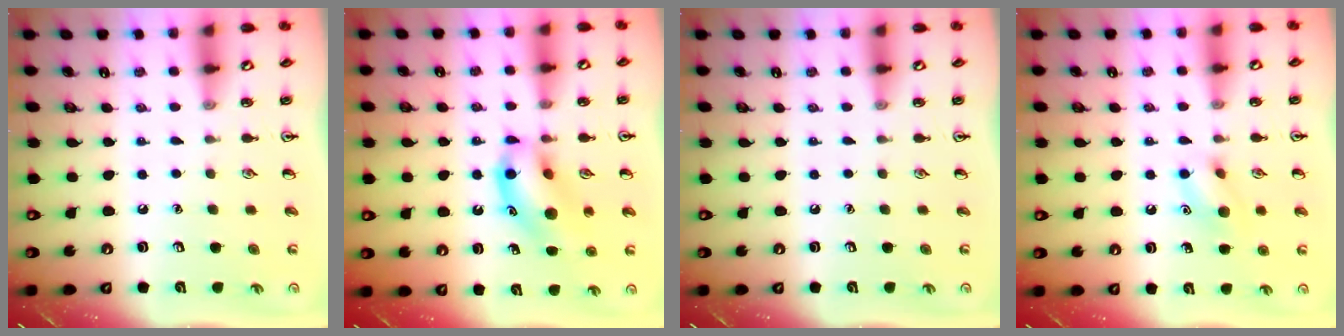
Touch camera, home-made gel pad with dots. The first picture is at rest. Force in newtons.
{"total": 13.9, "press": 13.7, "slide": 2.6}
{"total": 0.0}
{"total": 9.2, "press": 9.2, "slide": 1.2}